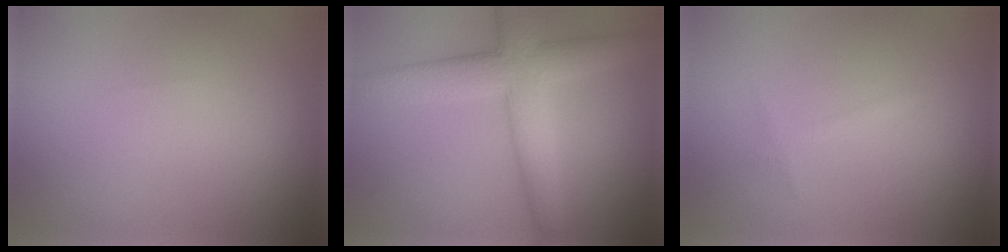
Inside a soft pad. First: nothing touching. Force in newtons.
{"total": 6.5, "press": 6.4, "slide": 0.4}
{"total": 0.7, "press": 0.7, "slide": 0.1}